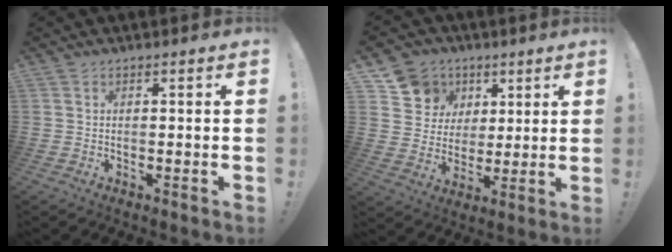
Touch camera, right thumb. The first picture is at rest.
{"total": 10.7, "force": [4.4, 9.6, 1.8], "torque": [-0.030, -0.020, 0.095]}